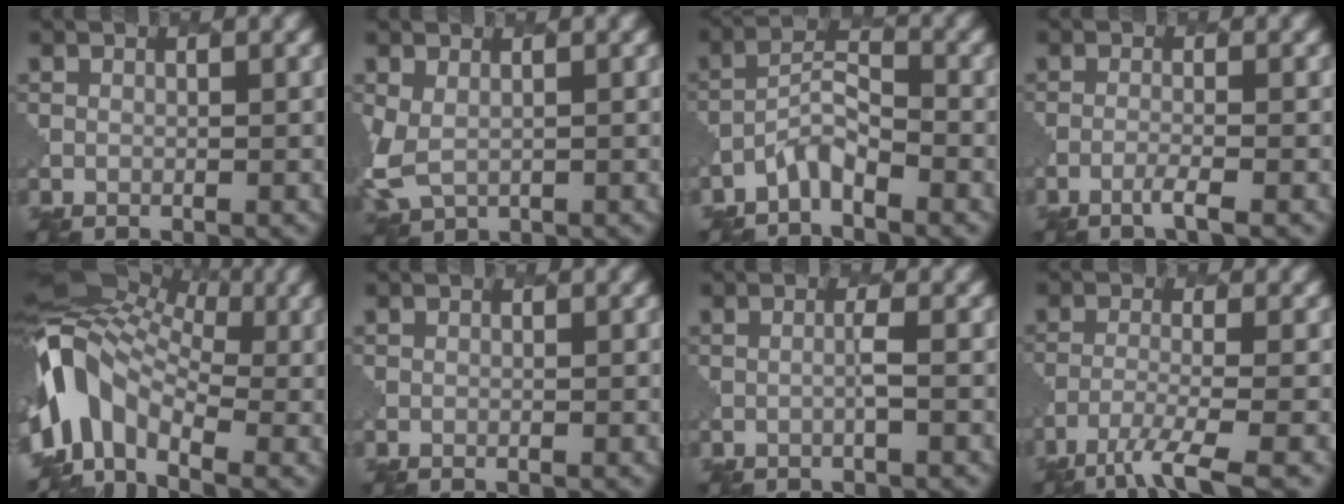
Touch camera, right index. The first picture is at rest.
{"total": 3.2, "force": [0.2, 2.3, 2.1], "torque": [-0.065, -0.012, 0.005]}
{"total": 2.5, "force": [-2.1, 0.6, 1.2], "torque": [-0.028, 0.007, -0.048]}
{"total": 1.5, "force": [-1.0, 0.1, 1.1], "torque": [-0.014, 0.002, -0.030]}
{"total": 9.7, "force": [-1.9, 6.5, 7.0], "torque": [-0.133, 0.007, -0.055]}
{"total": 0.0}
{"total": 0.8, "force": [-0.1, 0.0, 0.8], "torque": [-0.012, 0.003, -0.009]}
{"total": 4.8, "force": [-3.2, 0.8, 3.5], "torque": [-0.060, -0.009, -0.065]}